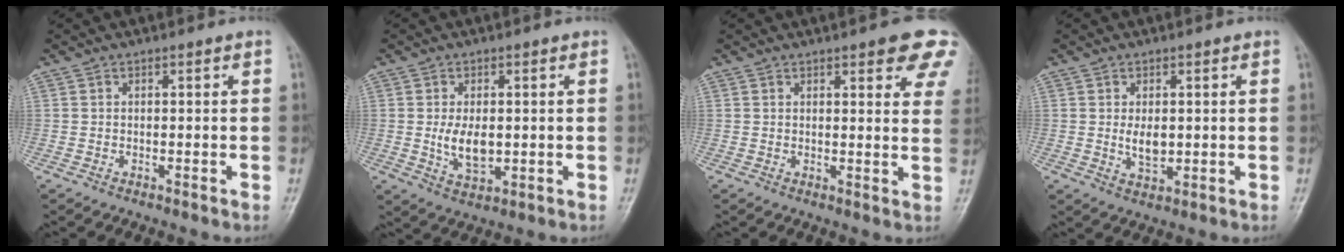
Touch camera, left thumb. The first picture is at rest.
{"total": 6.0, "force": [0.0, 3.4, 4.9], "torque": [-0.082, -0.012, 0.007]}
{"total": 10.4, "force": [6.0, 3.3, 7.7], "torque": [-0.058, -0.021, 0.062]}
{"total": 3.8, "force": [0.4, 2.3, 3.0], "torque": [-0.046, -0.009, 0.011]}